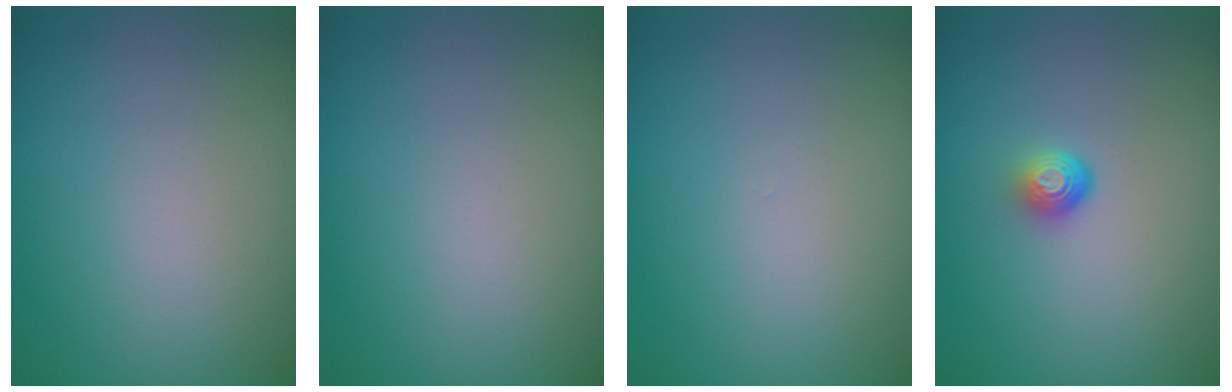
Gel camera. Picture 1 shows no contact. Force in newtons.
{"total": 0.0}
{"total": 0.0}
{"total": 1.7, "press": 1.1, "slide": 1.3}